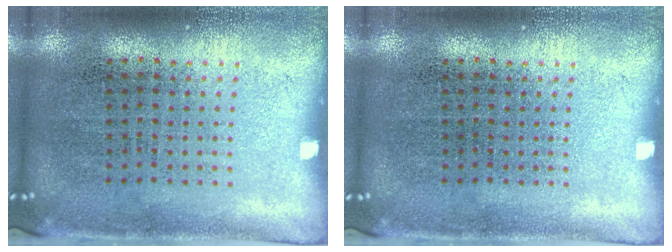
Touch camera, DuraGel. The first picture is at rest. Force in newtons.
{"total": 0.0}